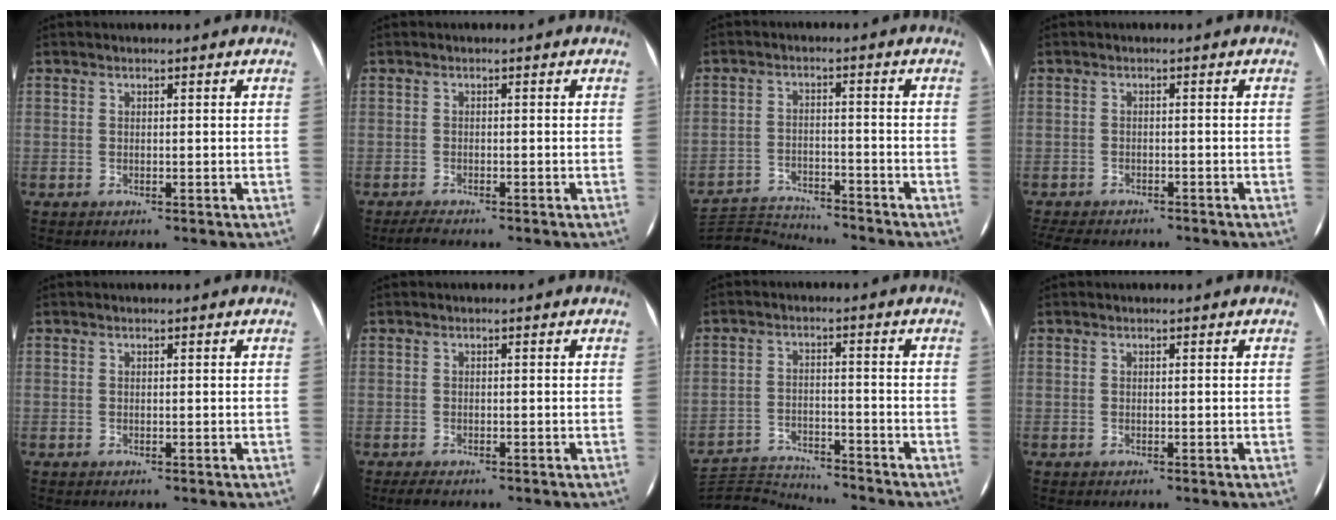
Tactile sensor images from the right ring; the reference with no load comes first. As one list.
[{"total": 2.4, "force": [-2.1, 0.3, 1.1], "torque": [-0.031, -0.005, -0.037]}, {"total": 13.1, "force": [-12.6, 1.7, 3.1], "torque": [-0.083, 0.007, -0.208]}, {"total": 6.6, "force": [-5.6, 2.6, 2.5], "torque": [-0.068, -0.007, -0.086]}, {"total": 0.0}, {"total": 2.6, "force": [-2.0, 0.9, 1.4], "torque": [-0.030, -0.009, -0.032]}, {"total": 13.8, "force": [-13.3, 1.5, 3.3], "torque": [-0.086, 0.006, -0.221]}, {"total": 0.0}]